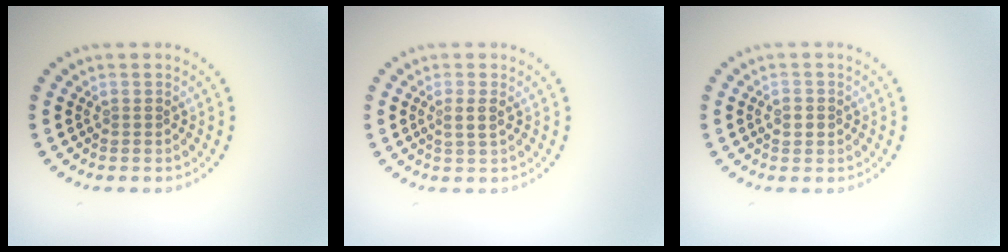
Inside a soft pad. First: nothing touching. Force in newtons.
{"total": 1.3, "press": 1.1, "slide": 0.6}
{"total": 1.1, "press": 1.0, "slide": 0.2}